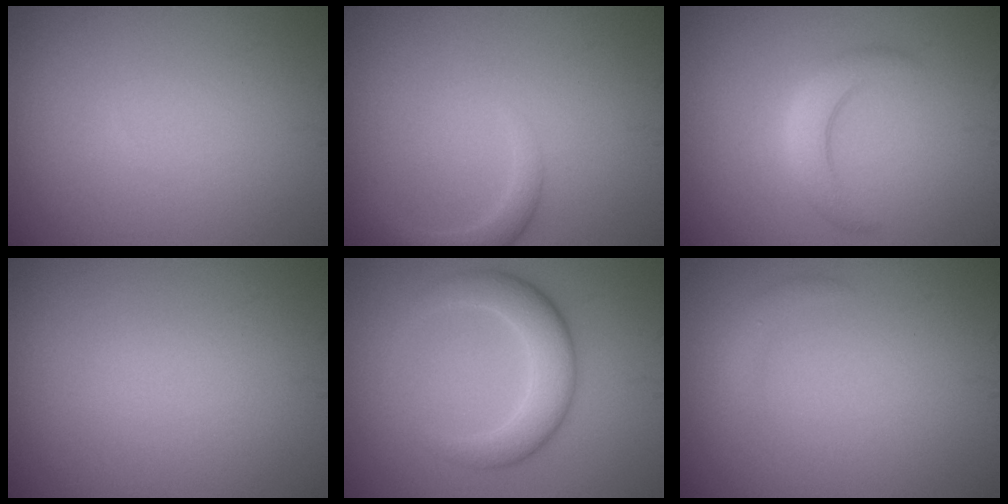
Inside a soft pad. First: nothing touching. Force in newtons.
{"total": 1.9, "press": 1.9, "slide": 0.2}
{"total": 2.9, "press": 2.9, "slide": 0.1}
{"total": 0.0}
{"total": 4.6, "press": 4.6, "slide": 0.1}
{"total": 1.0, "press": 1.0, "slide": 0.1}